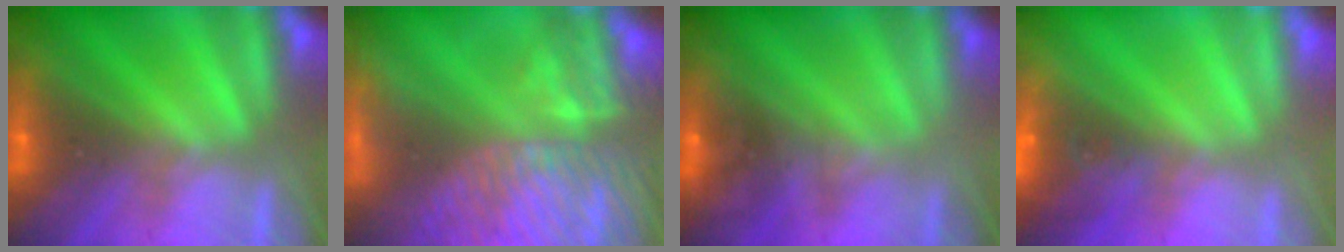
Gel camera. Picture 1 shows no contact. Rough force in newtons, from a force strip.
{"total": 6.6}
{"total": 1.6}
{"total": 2.6}